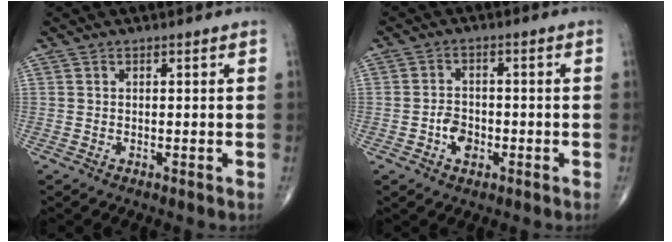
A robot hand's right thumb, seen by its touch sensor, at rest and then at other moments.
{"total": 4.1, "force": [-1.5, 2.9, 2.5], "torque": [-0.028, 0.013, -0.029]}